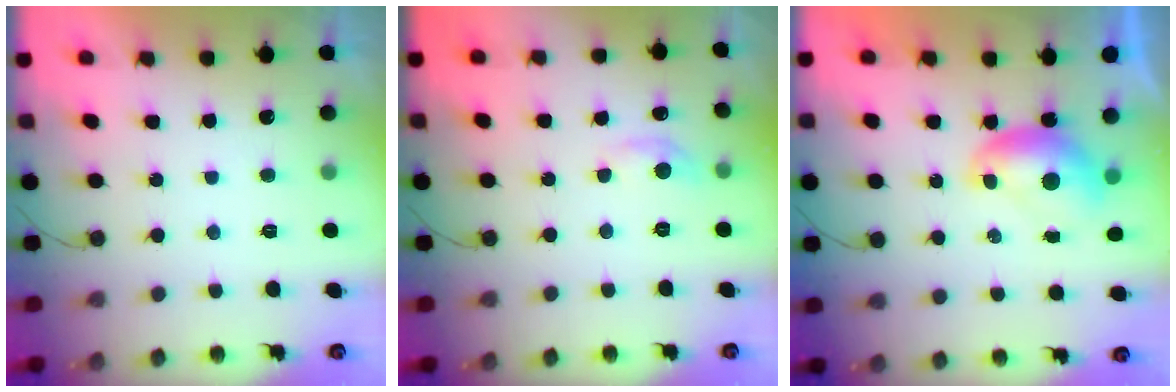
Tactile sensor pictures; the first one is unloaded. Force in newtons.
{"total": 5.9, "press": 5.9, "slide": 0.5}
{"total": 7.3, "press": 7.3, "slide": 0.1}